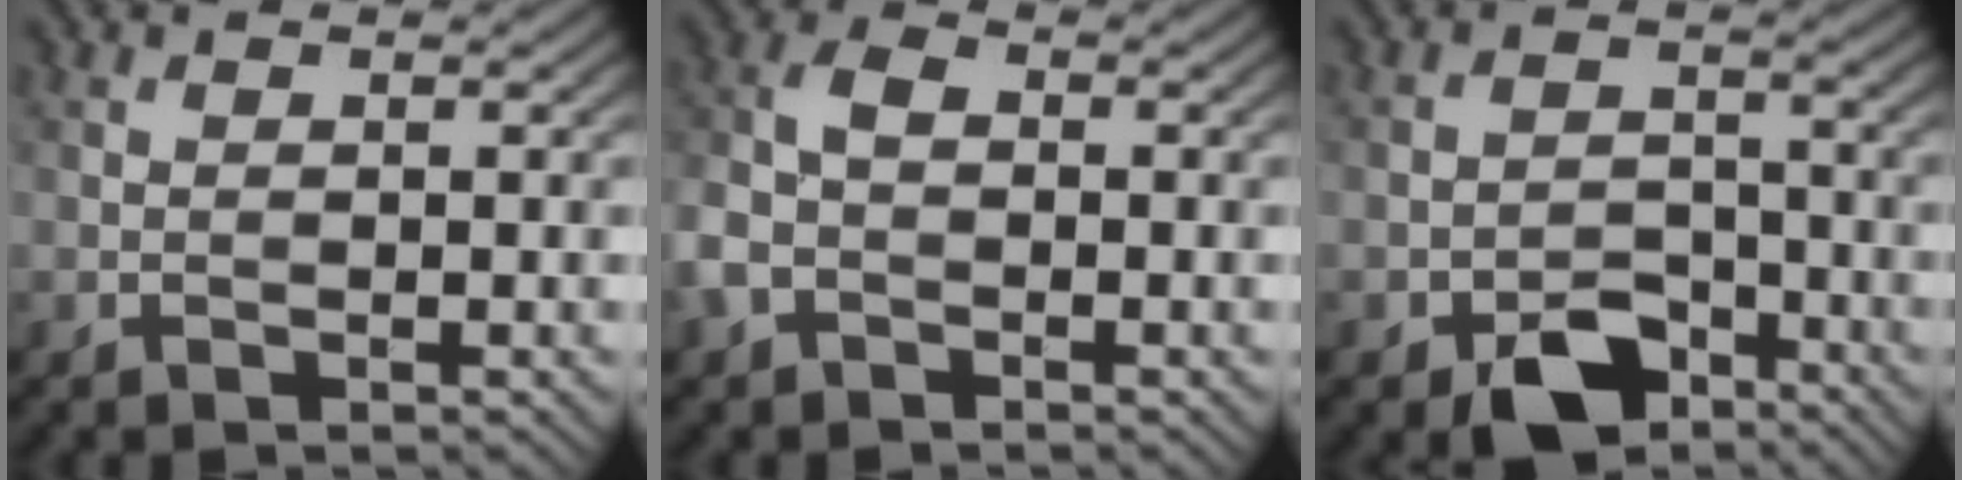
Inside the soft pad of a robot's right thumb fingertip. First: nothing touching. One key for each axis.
{"total": 4.9, "fx": -1.9, "fy": 3.2, "fz": 3.2, "tx": -0.084, "ty": 0.005, "tz": -0.052}
{"total": 5.9, "fx": -4.1, "fy": 3.2, "fz": 2.8, "tx": -0.046, "ty": -0.001, "tz": -0.078}